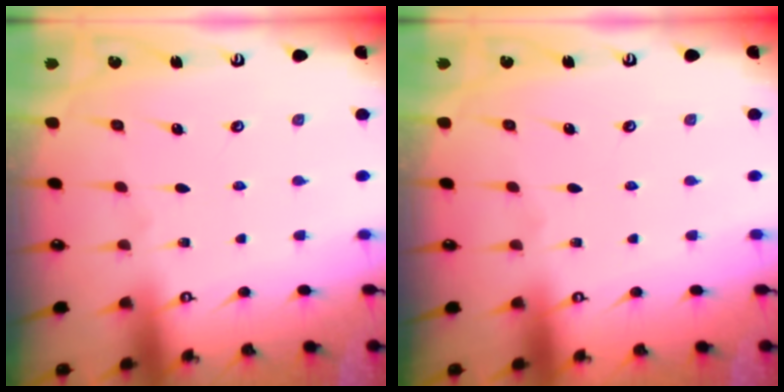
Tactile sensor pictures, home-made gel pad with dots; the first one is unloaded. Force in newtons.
{"total": 0.0}